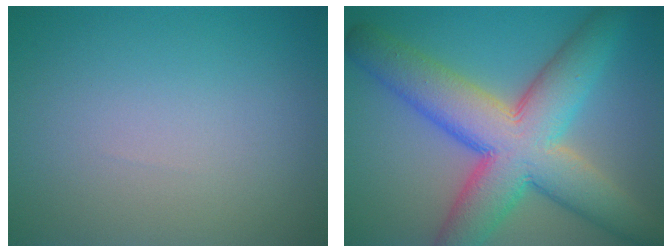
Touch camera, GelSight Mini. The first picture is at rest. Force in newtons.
{"total": 11.4, "press": 11.4, "slide": 0.7}